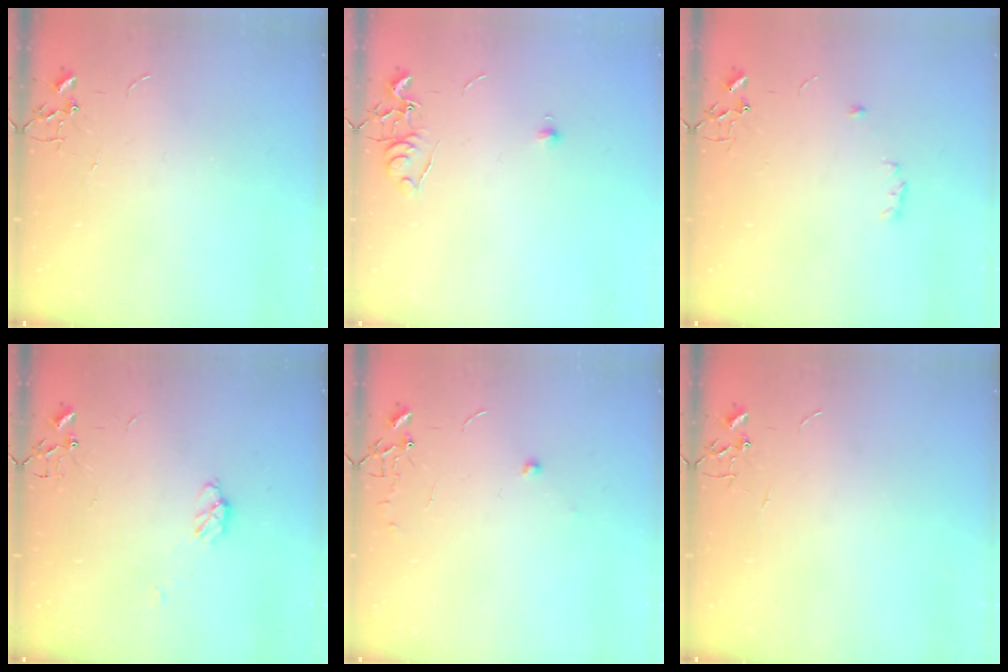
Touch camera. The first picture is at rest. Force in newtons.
{"total": 6.0, "press": 5.9, "slide": 0.7}
{"total": 4.0, "press": 3.8, "slide": 1.3}
{"total": 5.0, "press": 4.9, "slide": 0.5}
{"total": 5.5, "press": 5.5, "slide": 0.5}
{"total": 0.0}